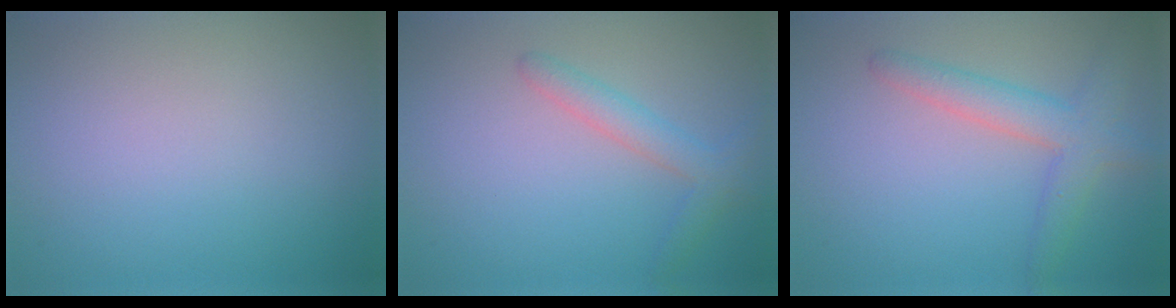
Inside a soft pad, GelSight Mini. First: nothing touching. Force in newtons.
{"total": 2.3, "press": 2.3, "slide": 0.1}
{"total": 3.6, "press": 3.5, "slide": 0.2}